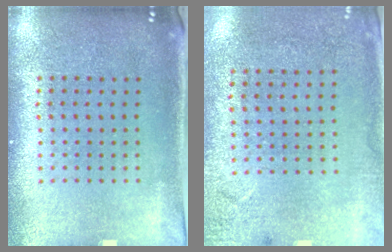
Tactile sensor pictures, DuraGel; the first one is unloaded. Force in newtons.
{"total": 2.8, "press": 2.2, "slide": 1.6}